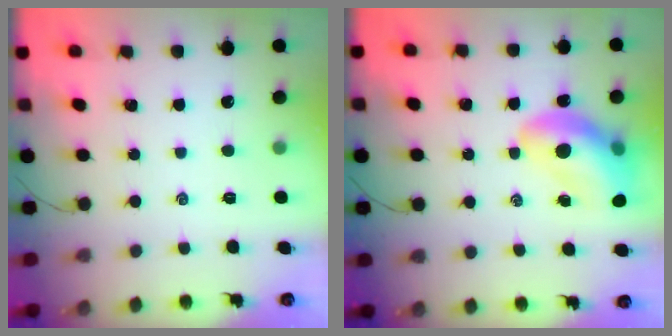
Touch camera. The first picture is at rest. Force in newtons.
{"total": 14.1, "press": 13.6, "slide": 3.8}